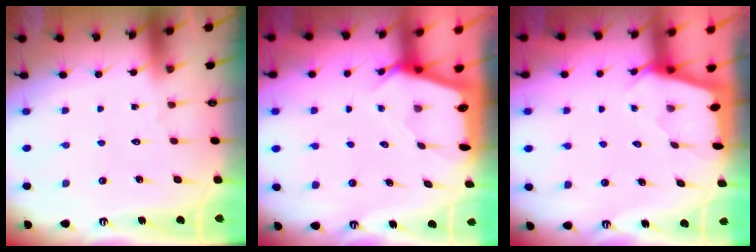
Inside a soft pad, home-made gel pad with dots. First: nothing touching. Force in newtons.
{"total": 2.4, "press": 2.4, "slide": 0.2}
{"total": 2.2, "press": 2.2, "slide": 0.3}